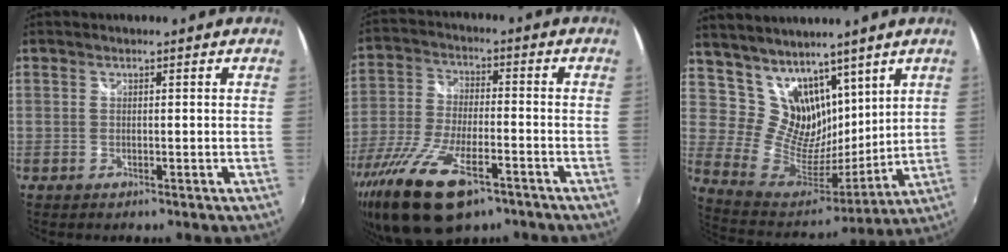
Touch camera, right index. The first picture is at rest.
{"total": 18.8, "force": [-11.6, 7.3, 12.9], "torque": [-0.274, -0.054, -0.210]}
{"total": 15.3, "force": [10.8, 9.5, 5.2], "torque": [-0.101, -0.002, 0.221]}